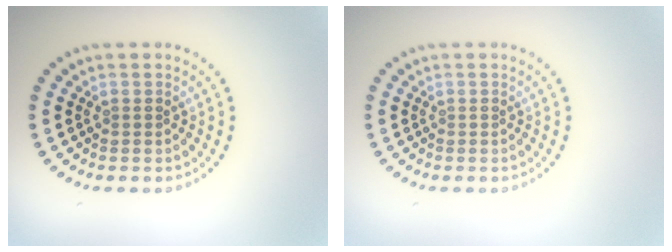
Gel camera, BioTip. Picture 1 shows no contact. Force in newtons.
{"total": 0.0}